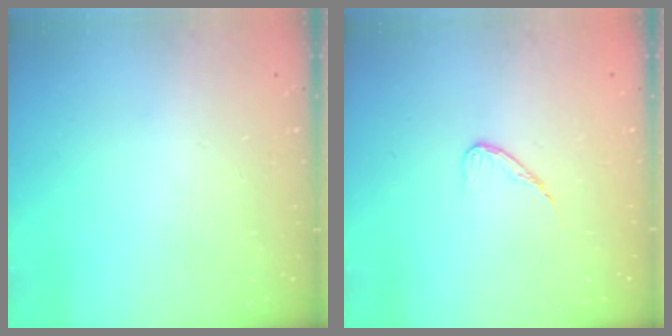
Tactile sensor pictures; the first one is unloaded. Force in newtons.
{"total": 5.6, "press": 5.6, "slide": 0.4}